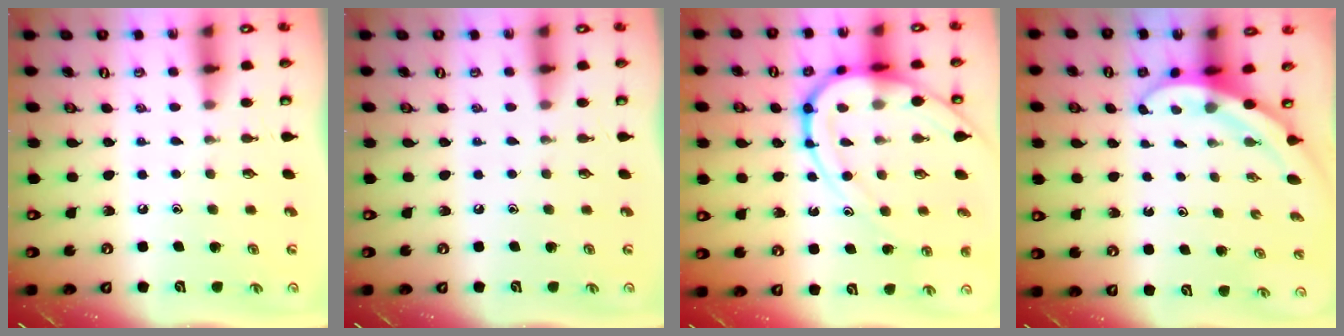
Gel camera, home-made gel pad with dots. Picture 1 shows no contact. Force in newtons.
{"total": 0.0}
{"total": 13.9, "press": 13.8, "slide": 1.4}
{"total": 3.9, "press": 3.9, "slide": 0.2}